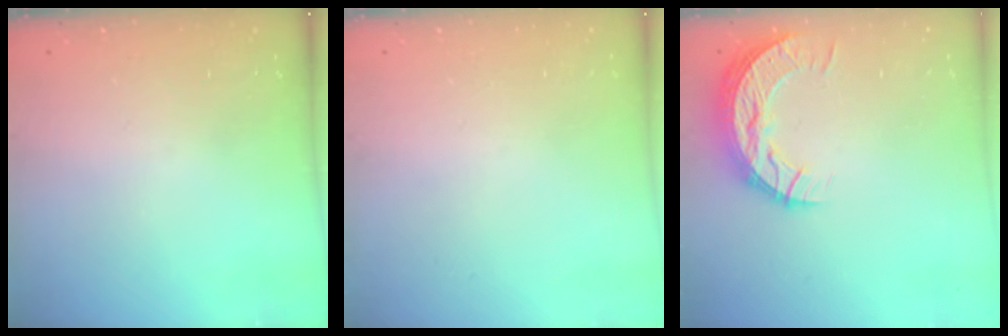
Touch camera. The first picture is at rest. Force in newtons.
{"total": 0.0}
{"total": 9.9, "press": 9.9, "slide": 0.7}